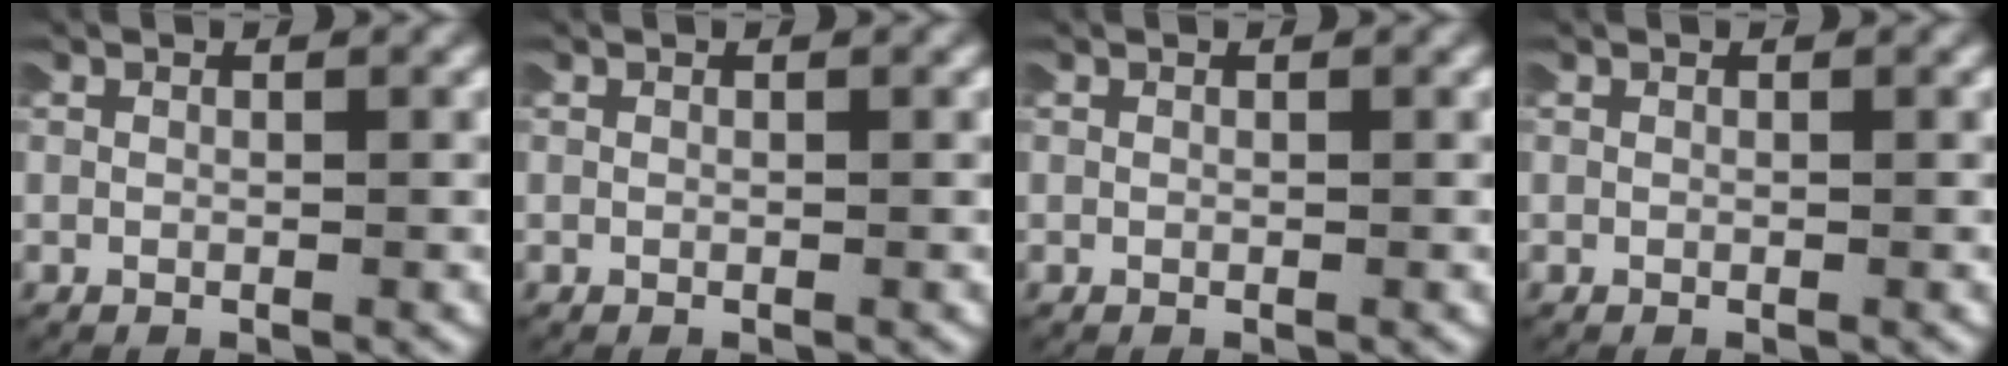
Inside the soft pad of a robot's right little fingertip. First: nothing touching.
{"total": 0.0}
{"total": 0.0}
{"total": 0.0}